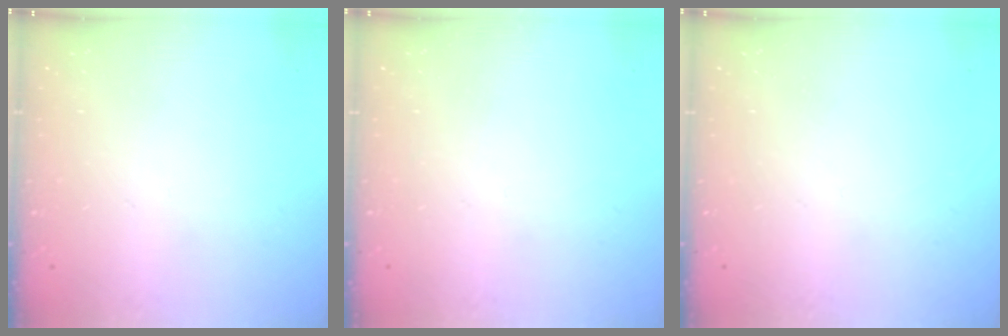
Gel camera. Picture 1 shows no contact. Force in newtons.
{"total": 0.0}
{"total": 0.0}